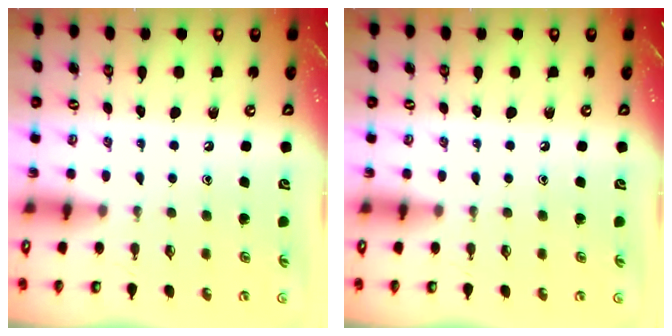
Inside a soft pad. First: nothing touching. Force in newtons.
{"total": 0.0}